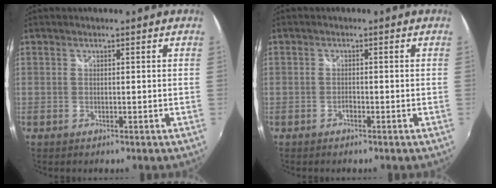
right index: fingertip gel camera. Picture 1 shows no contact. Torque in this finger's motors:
{"motor_torque": [0.26, 0.02, 0.07, 0.00]}